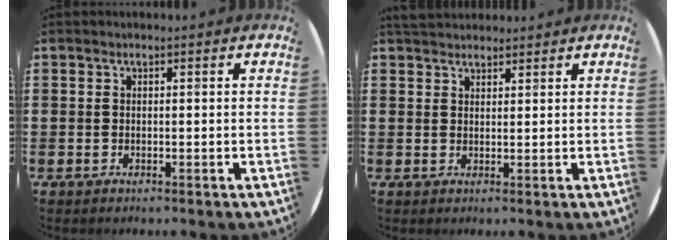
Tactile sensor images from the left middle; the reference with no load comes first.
{"total": 2.3, "force": [2.2, 0.6, 0.1], "torque": [-0.005, 0.000, 0.044]}